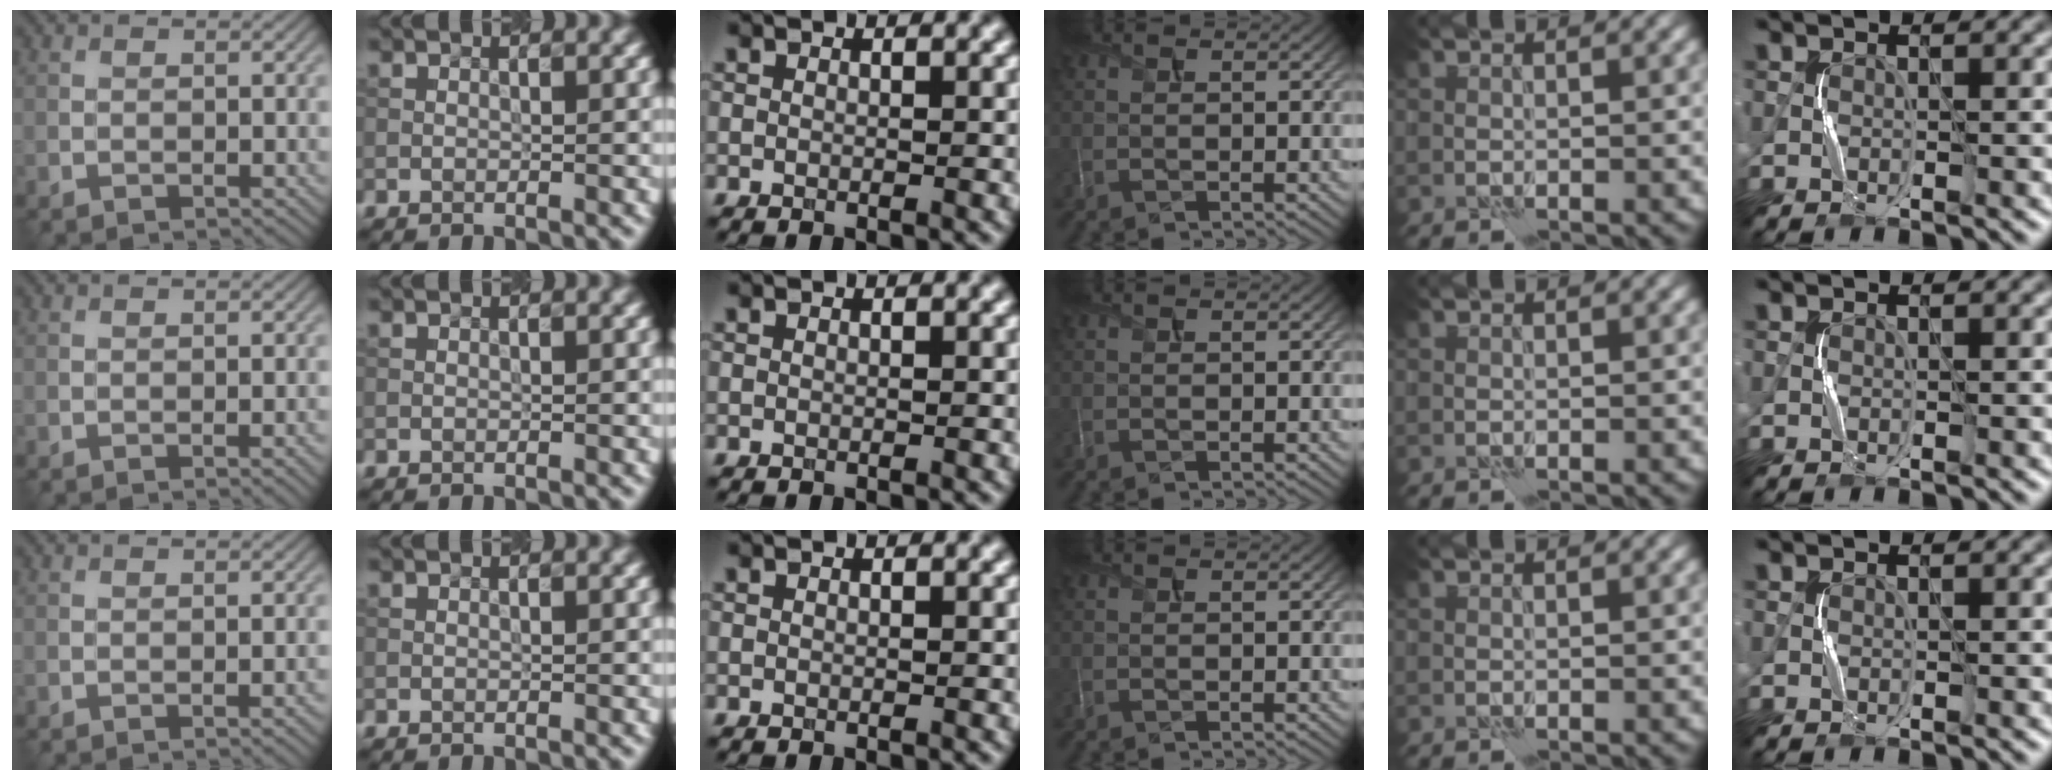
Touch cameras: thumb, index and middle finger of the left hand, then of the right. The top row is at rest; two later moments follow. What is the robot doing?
{"motion": "squeeze", "object": "paper clamp"}